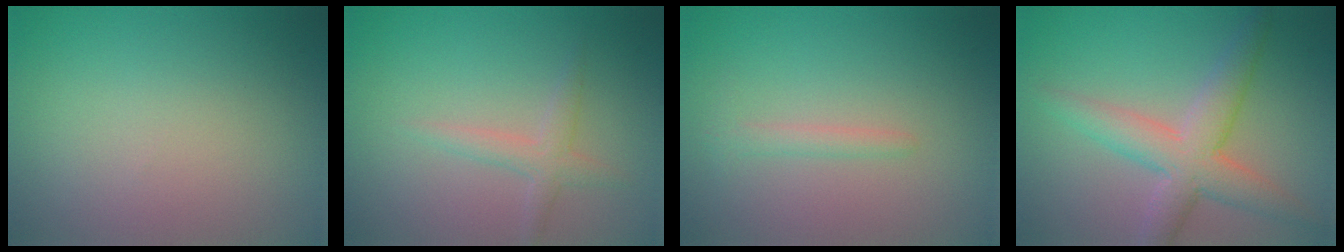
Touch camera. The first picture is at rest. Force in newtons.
{"total": 1.9, "press": 1.9, "slide": 0.0}
{"total": 1.3, "press": 1.3, "slide": 0.1}
{"total": 5.3, "press": 5.3, "slide": 0.1}